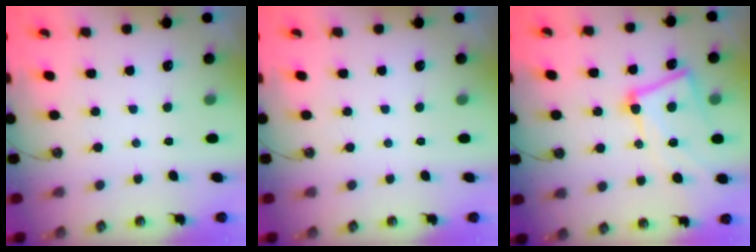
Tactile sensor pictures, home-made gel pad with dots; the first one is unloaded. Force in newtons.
{"total": 0.0}
{"total": 12.1, "press": 11.9, "slide": 2.2}